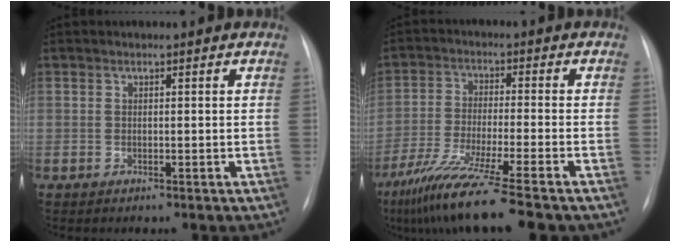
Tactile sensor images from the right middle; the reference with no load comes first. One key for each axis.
{"total": 12.3, "fx": -9.1, "fy": -0.8, "fz": 8.3, "tx": -0.151, "ty": -0.044, "tz": -0.153}